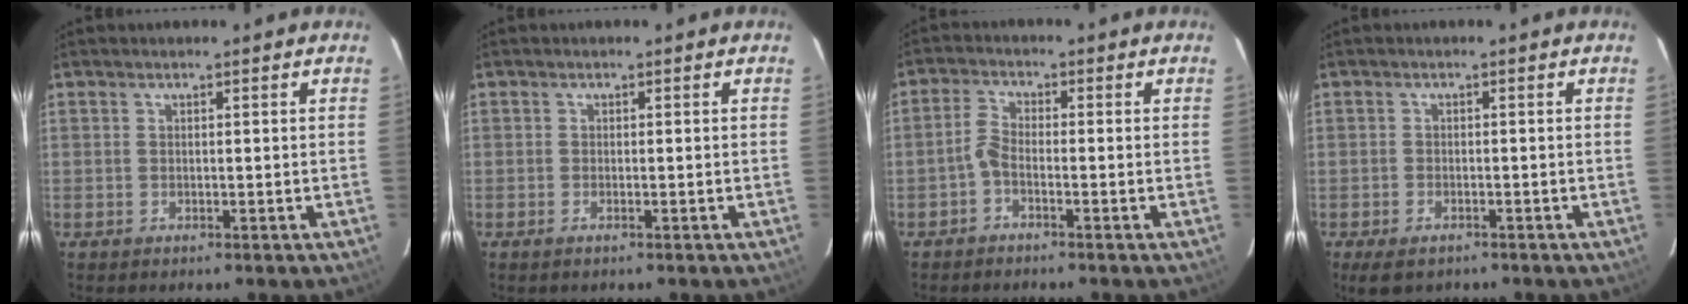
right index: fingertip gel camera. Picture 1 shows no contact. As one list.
[{"total": 1.0, "force": [-0.7, 0.0, 0.7], "torque": [-0.014, 0.001, -0.013]}, {"total": 2.4, "force": [-1.5, 0.8, 1.6], "torque": [-0.046, 0.009, -0.035]}, {"total": 4.4, "force": [-3.1, 2.2, 2.3], "torque": [-0.056, -0.013, -0.050]}]